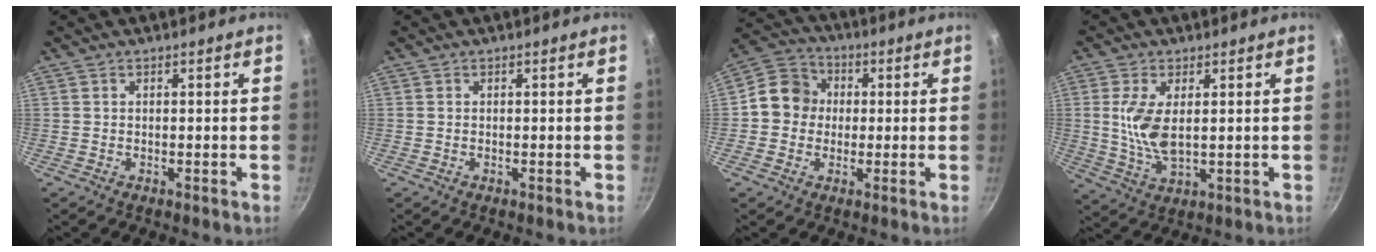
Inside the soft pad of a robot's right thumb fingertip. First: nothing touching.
{"total": 0.0}
{"total": 9.0, "force": [0.2, 8.2, 3.7], "torque": [-0.028, 0.020, -0.020]}
{"total": 8.3, "force": [1.3, 4.0, 7.2], "torque": [-0.144, -0.008, 0.030]}